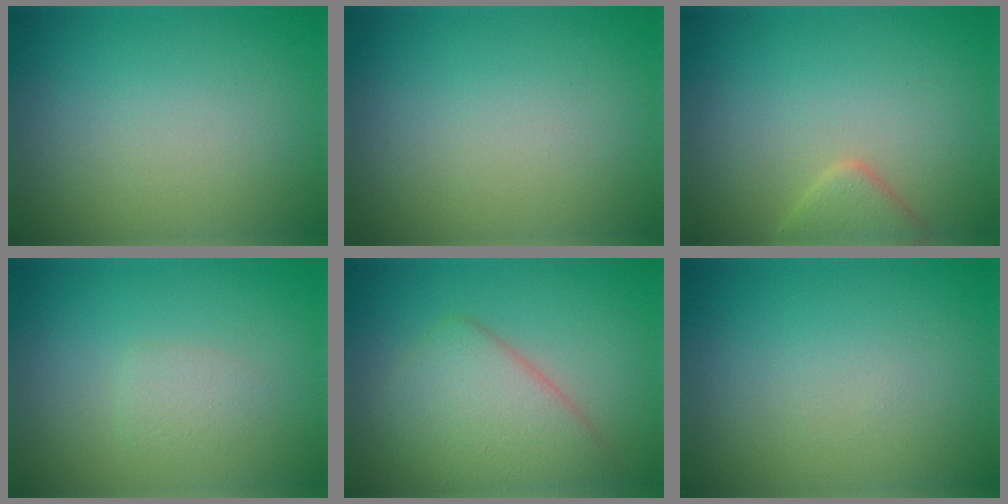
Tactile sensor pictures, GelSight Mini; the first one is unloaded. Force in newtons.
{"total": 0.0}
{"total": 2.3, "press": 2.3, "slide": 0.1}
{"total": 1.1, "press": 1.1, "slide": 0.1}
{"total": 5.2, "press": 5.2, "slide": 0.5}
{"total": 0.0}